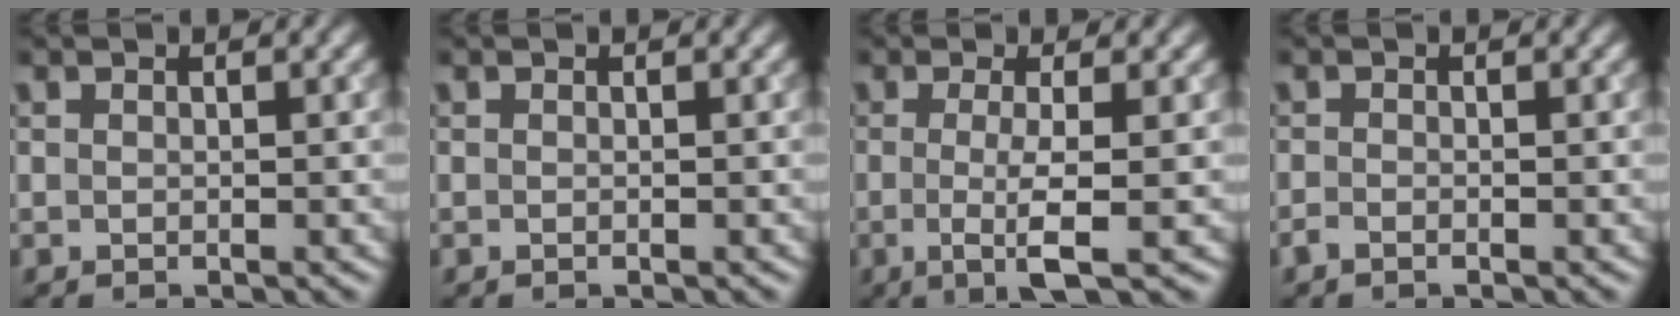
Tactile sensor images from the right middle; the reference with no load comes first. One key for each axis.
{"total": 0.0}
{"total": 4.1, "fx": -0.5, "fy": 0.9, "fz": 4.0, "tx": -0.069, "ty": -0.012, "tz": -0.011}
{"total": 0.7, "fx": -0.5, "fy": 0.2, "fz": 0.4, "tx": -0.008, "ty": -0.003, "tz": -0.009}